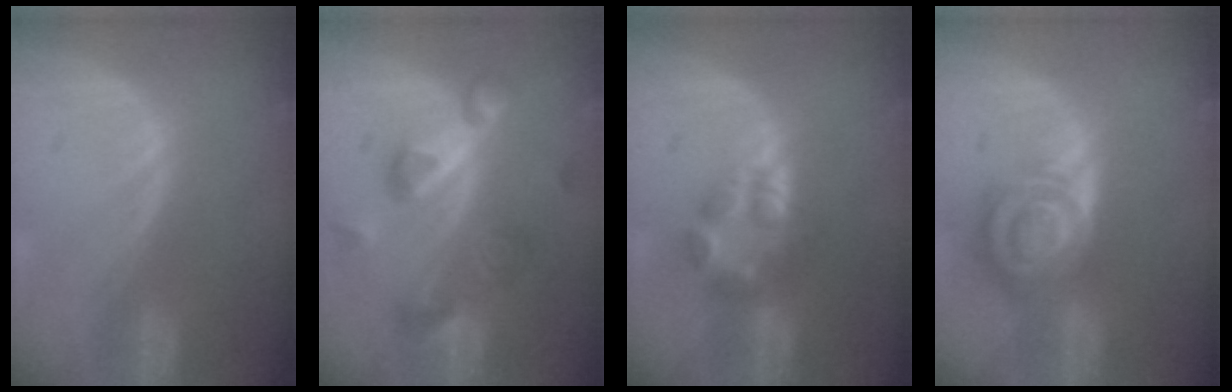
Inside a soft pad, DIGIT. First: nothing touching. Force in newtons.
{"total": 9.4, "press": 8.1, "slide": 4.6}
{"total": 6.0, "press": 5.3, "slide": 2.8}
{"total": 8.5, "press": 7.3, "slide": 4.4}